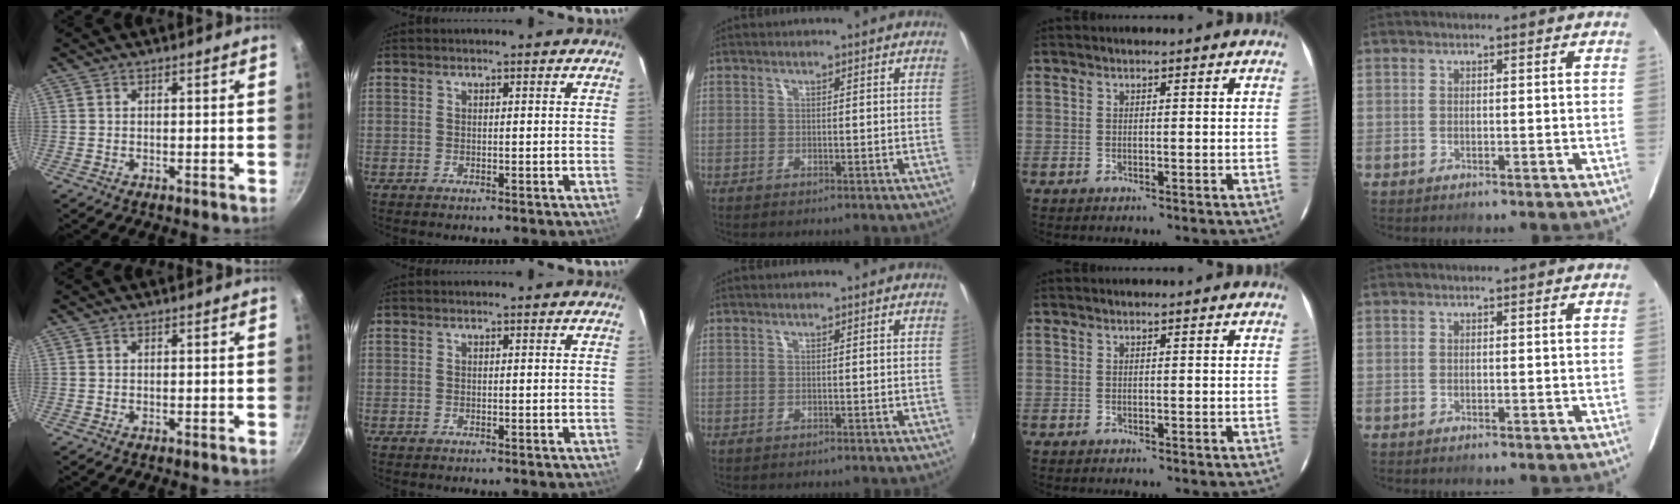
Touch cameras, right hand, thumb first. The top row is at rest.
{}